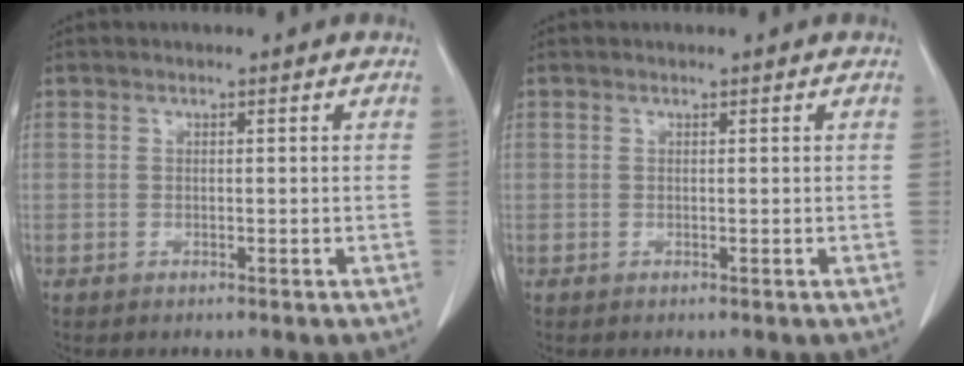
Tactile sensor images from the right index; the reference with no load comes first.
{"total": 0.0}